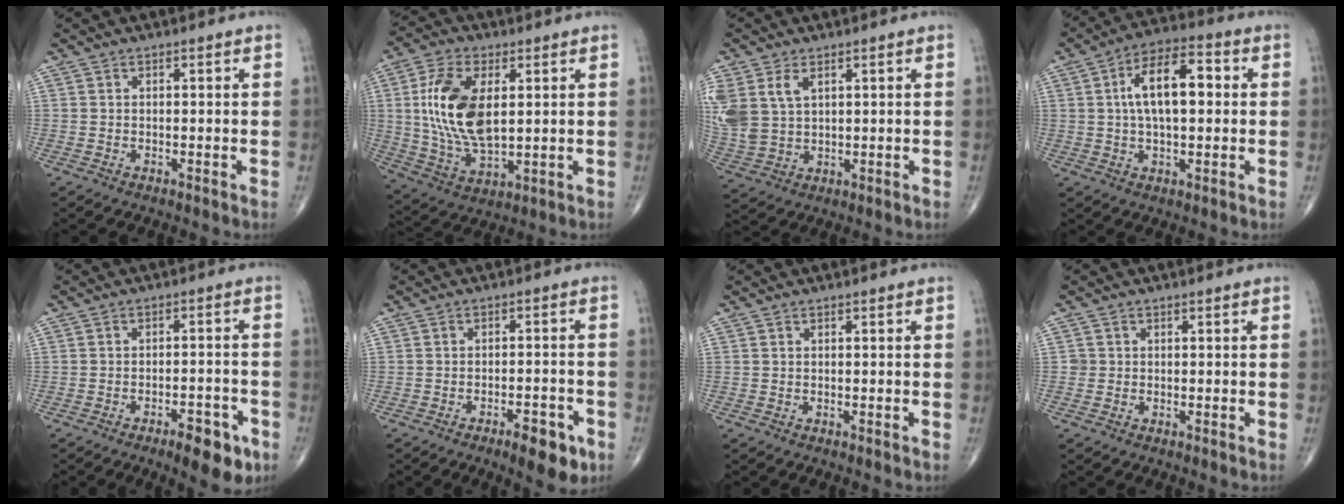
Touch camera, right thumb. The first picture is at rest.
{"total": 16.1, "force": [2.7, 8.3, 13.4], "torque": [-0.263, -0.011, 0.058]}
{"total": 11.4, "force": [4.0, 7.6, 7.6], "torque": [-0.191, -0.005, 0.093]}
{"total": 12.7, "force": [1.7, 6.0, 11.0], "torque": [-0.182, 0.022, 0.024]}
{"total": 9.5, "force": [-5.5, 3.5, 6.8], "torque": [-0.074, 0.032, -0.074]}
{"total": 7.4, "force": [-4.0, 2.5, 5.6], "torque": [-0.069, 0.015, -0.052]}
{"total": 0.0}
{"total": 1.0, "force": [-0.1, 1.0, 0.0], "torque": [0.005, 0.004, -0.003]}